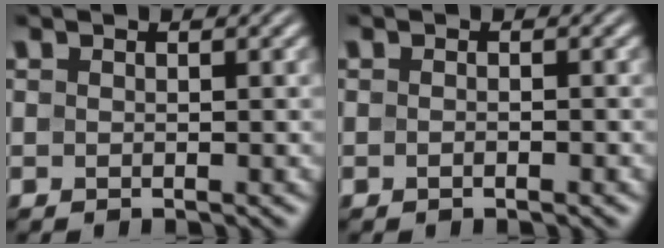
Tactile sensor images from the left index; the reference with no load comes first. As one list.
[{"total": 1.0, "force": [-0.4, 0.4, 0.7], "torque": [-0.003, -0.004, -0.012]}]